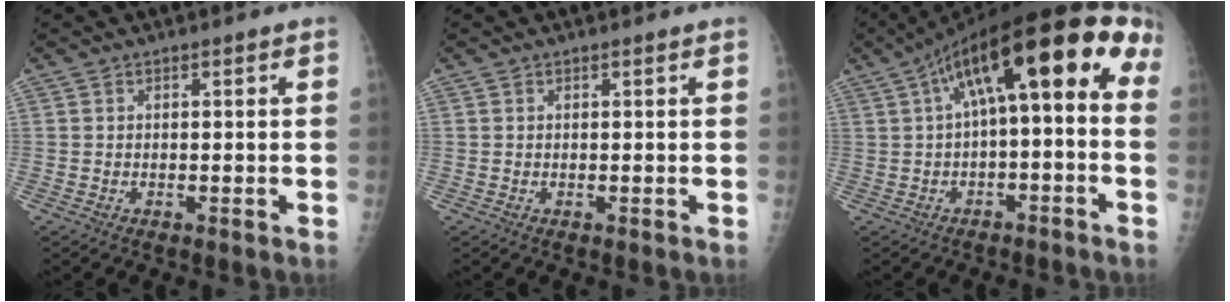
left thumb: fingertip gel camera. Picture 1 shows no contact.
{"total": 0.0}
{"total": 16.9, "force": [1.9, 6.2, 15.6], "torque": [-0.213, 0.066, 0.022]}